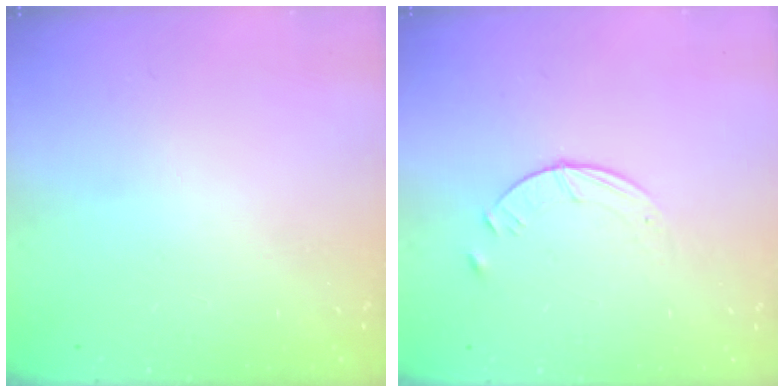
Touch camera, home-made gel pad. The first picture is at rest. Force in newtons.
{"total": 3.0, "press": 3.0, "slide": 0.4}